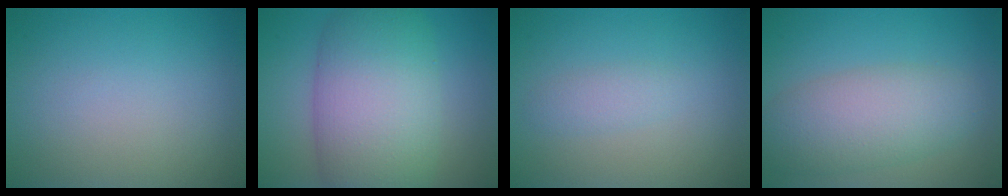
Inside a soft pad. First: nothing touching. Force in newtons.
{"total": 11.2, "press": 11.2, "slide": 0.6}
{"total": 1.4, "press": 1.4, "slide": 0.0}
{"total": 5.7, "press": 5.7, "slide": 0.1}